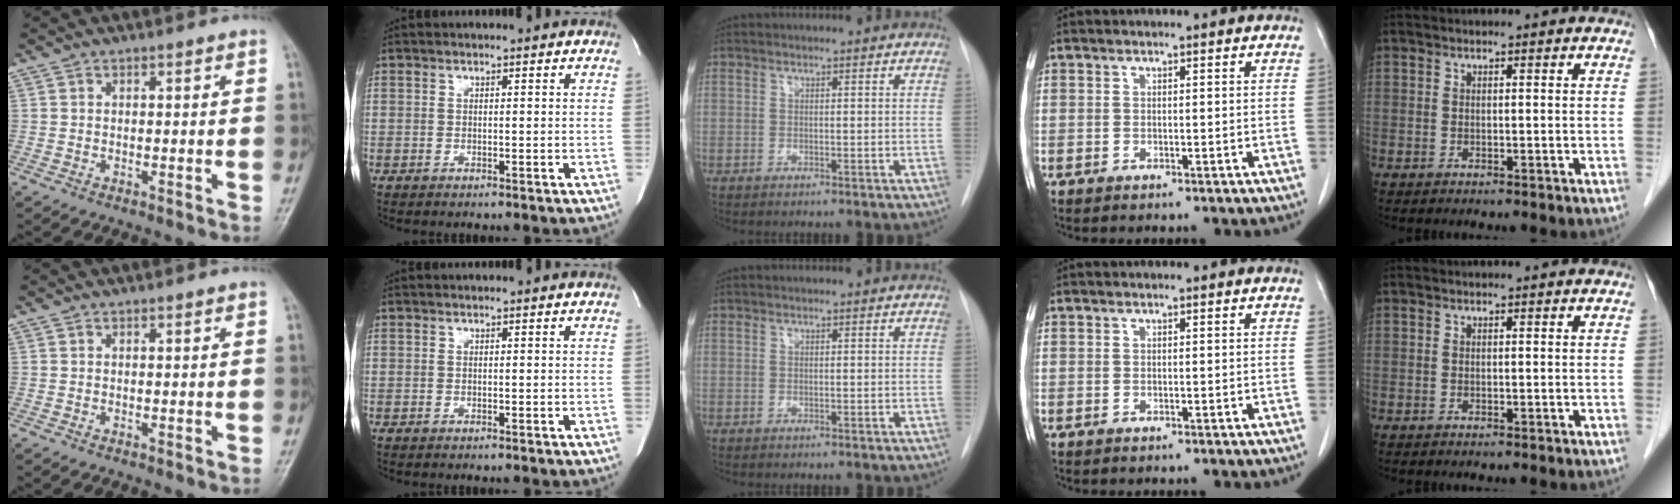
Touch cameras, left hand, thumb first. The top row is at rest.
{}